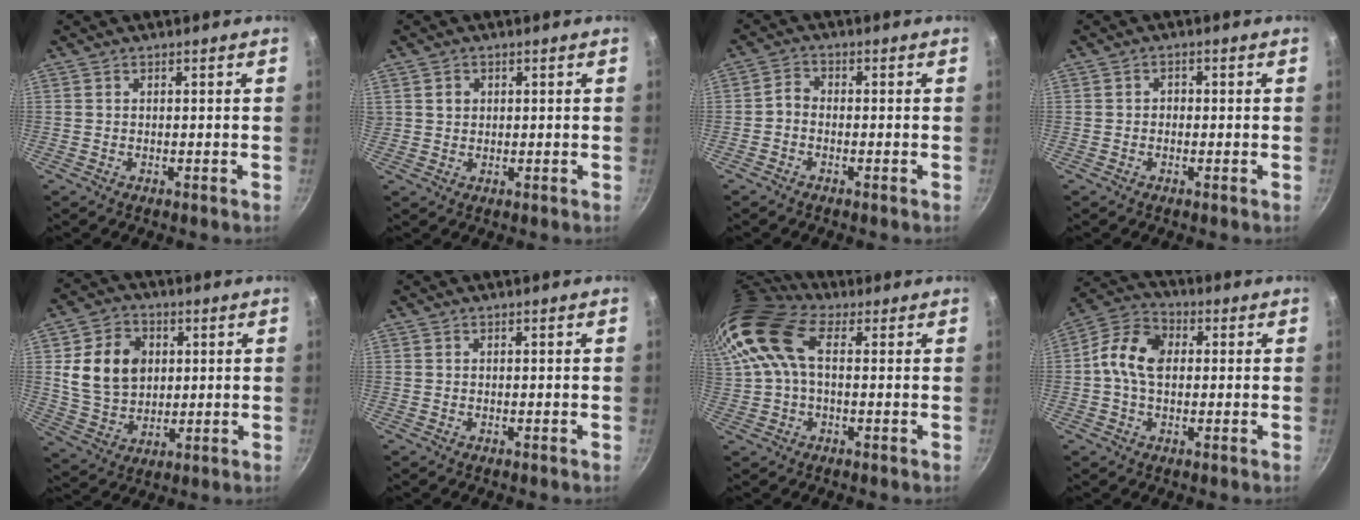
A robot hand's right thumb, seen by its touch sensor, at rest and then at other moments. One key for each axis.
{"total": 2.2, "fx": 0.7, "fy": 2.0, "fz": 0.8, "tx": -0.004, "ty": 0.006, "tz": 0.013}
{"total": 2.3, "fx": -1.1, "fy": 1.6, "fz": 1.1, "tx": -0.024, "ty": 0.018, "tz": -0.031}
{"total": 1.5, "fx": -0.3, "fy": 1.2, "fz": 0.7, "tx": -0.008, "ty": 0.004, "tz": -0.008}
{"total": 13.2, "fx": 2.6, "fy": 10.3, "fz": 7.8, "tx": -0.121, "ty": -0.004, "tz": 0.050}
{"total": 0.0}
{"total": 17.1, "fx": 5.5, "fy": 10.2, "fz": 12.6, "tx": -0.269, "ty": 0.026, "tz": 0.098}
{"total": 10.4, "fx": 0.7, "fy": 7.1, "fz": 7.6, "tx": -0.125, "ty": 0.023, "tz": -0.007}